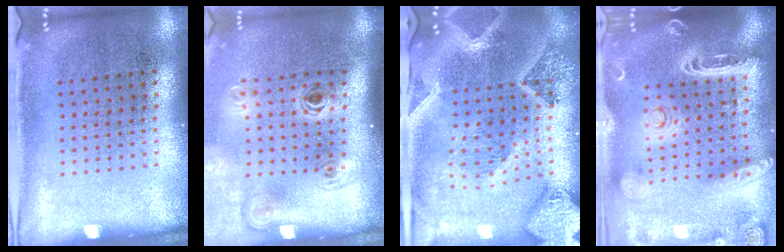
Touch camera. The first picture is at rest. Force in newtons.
{"total": 2.1, "press": 1.4, "slide": 1.6}
{"total": 3.8, "press": 3.0, "slide": 2.2}
{"total": 3.0, "press": 2.6, "slide": 1.6}